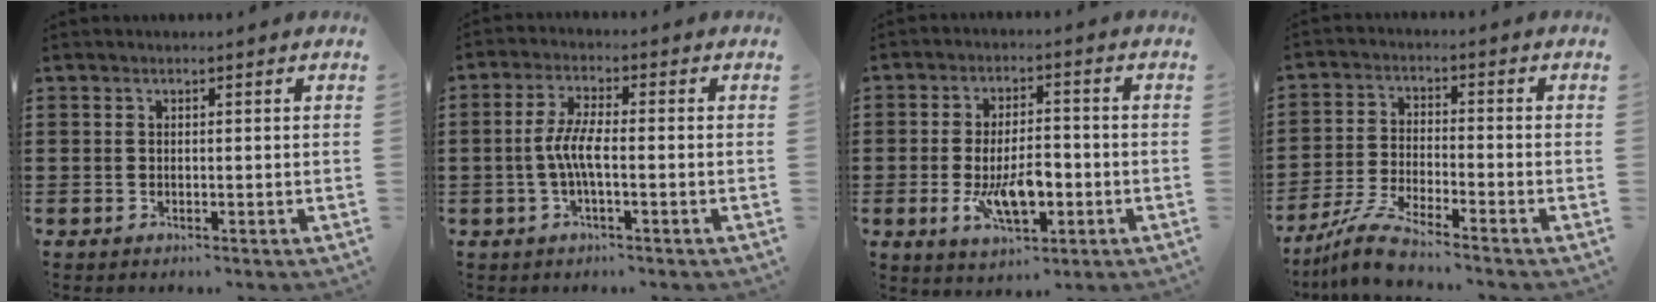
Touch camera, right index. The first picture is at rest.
{"total": 5.0, "force": [-1.1, 1.2, 4.7], "torque": [-0.113, -0.006, -0.030]}
{"total": 8.2, "force": [-2.3, 3.6, 6.9], "torque": [-0.131, -0.003, -0.043]}
{"total": 6.5, "force": [-5.8, -0.2, 2.9], "torque": [-0.072, -0.015, -0.114]}